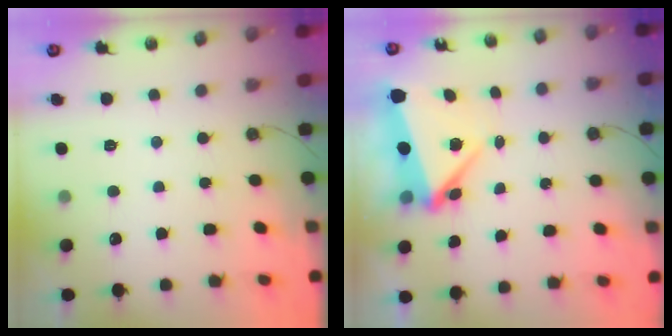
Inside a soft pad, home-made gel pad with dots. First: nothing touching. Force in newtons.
{"total": 5.5, "press": 5.3, "slide": 1.4}